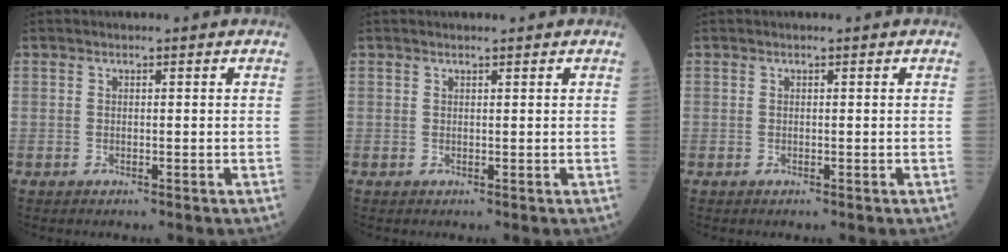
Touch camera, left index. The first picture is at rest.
{"total": 1.2, "force": [1.0, 0.1, 0.7], "torque": [-0.012, 0.009, 0.015]}
{"total": 0.0}